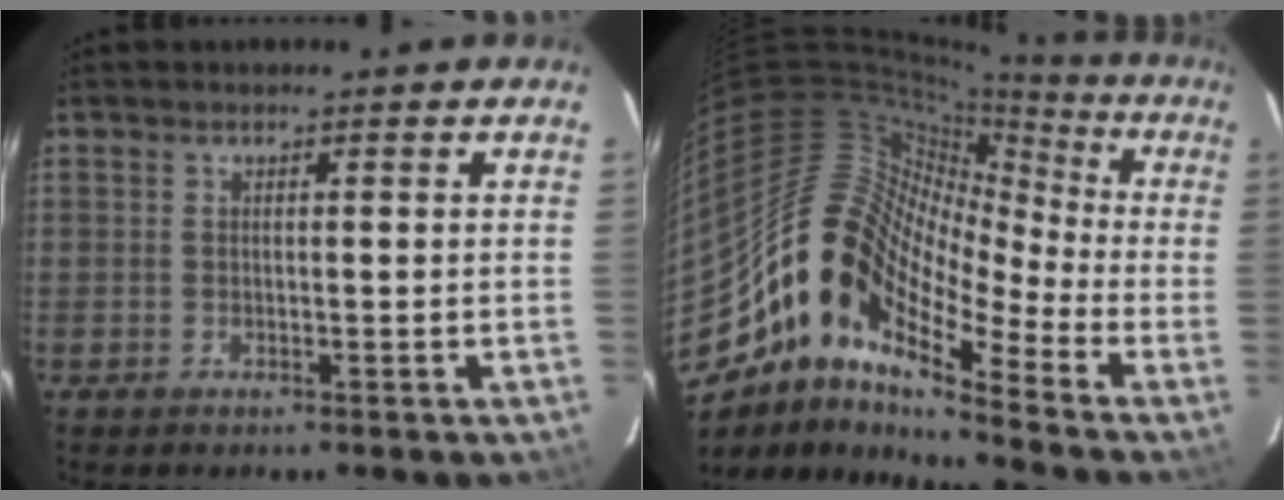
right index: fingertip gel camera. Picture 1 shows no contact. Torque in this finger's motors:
{"motor_torque": [0.85, -0.92, 1.05, 0.21]}